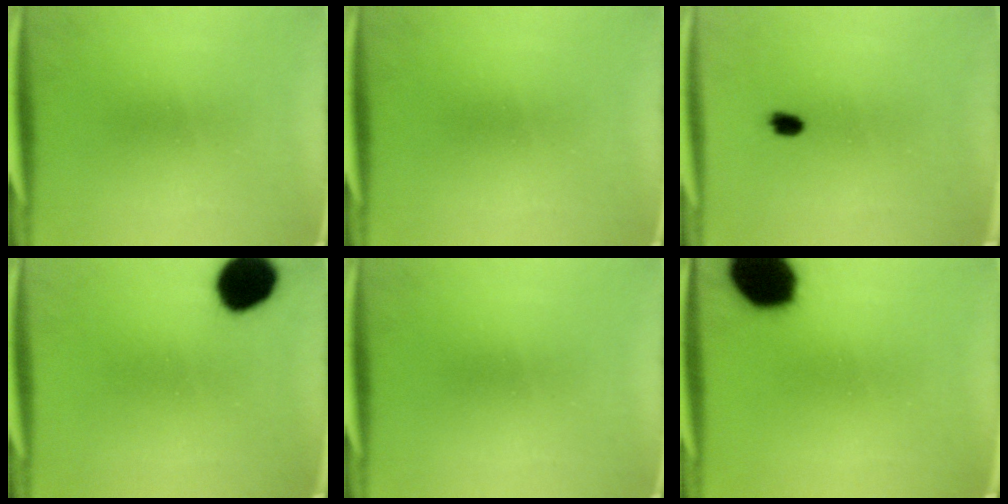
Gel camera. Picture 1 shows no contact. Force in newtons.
{"total": 0.0}
{"total": 2.7}
{"total": 12.2}
{"total": 0.0}
{"total": 16.5}